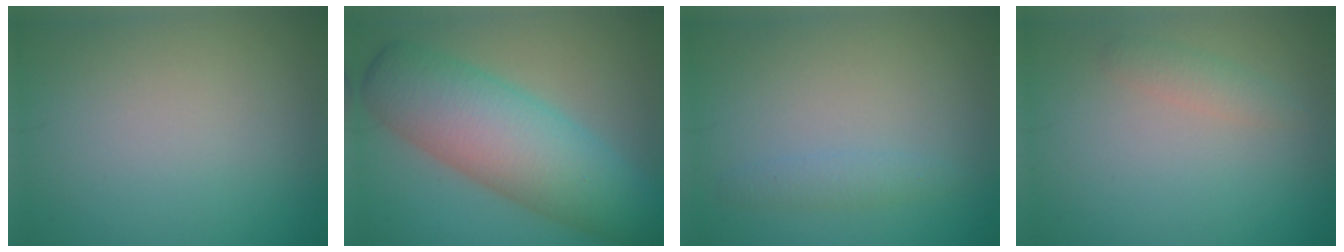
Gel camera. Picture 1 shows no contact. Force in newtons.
{"total": 10.1, "press": 10.1, "slide": 0.3}
{"total": 1.5, "press": 1.5, "slide": 0.1}
{"total": 1.5, "press": 1.5, "slide": 0.0}